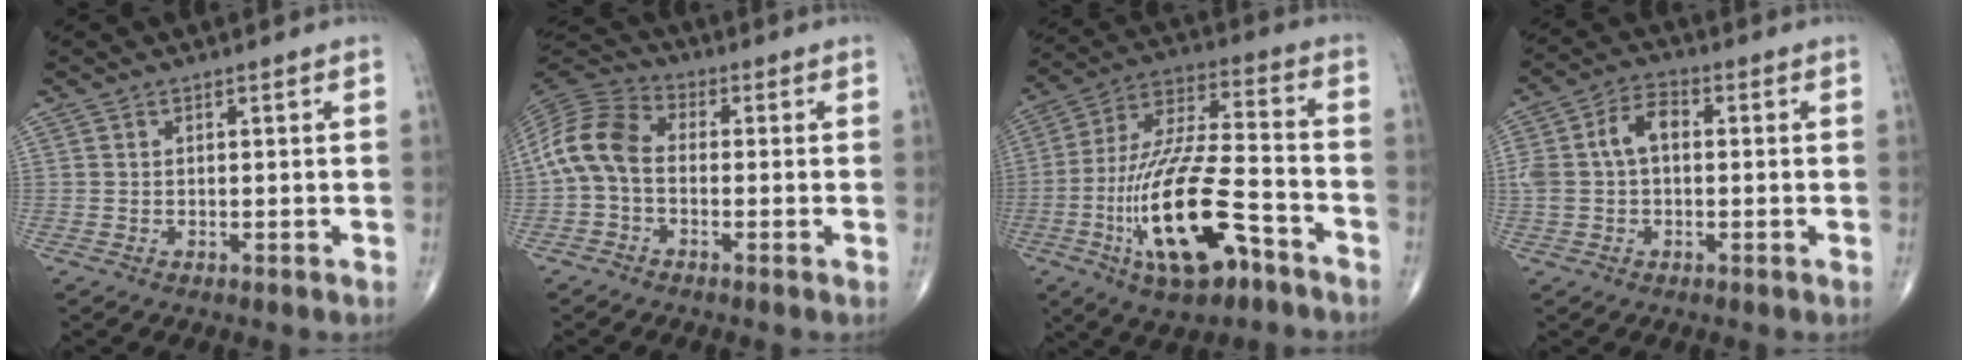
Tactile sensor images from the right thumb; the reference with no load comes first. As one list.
[{"total": 9.5, "force": [-1.0, 6.2, 7.0], "torque": [-0.141, 0.027, -0.037]}, {"total": 21.0, "force": [-8.7, 7.6, 17.6], "torque": [-0.343, 0.049, -0.147]}, {"total": 7.6, "force": [0.6, 4.7, 6.0], "torque": [-0.124, 0.030, 0.006]}]